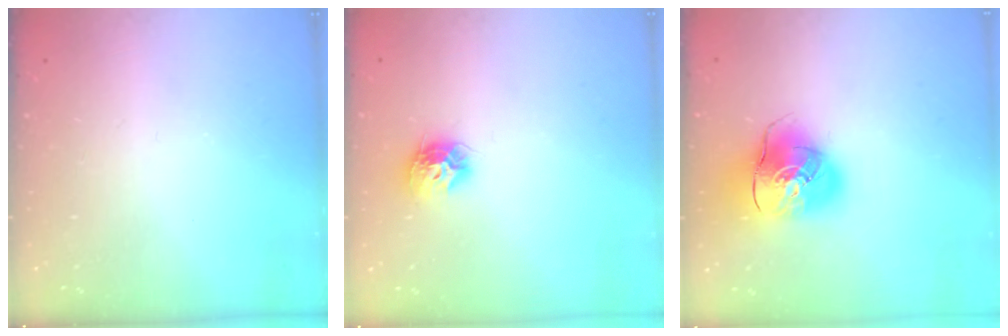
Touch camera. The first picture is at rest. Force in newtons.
{"total": 9.3, "press": 9.3, "slide": 0.3}
{"total": 14.3, "press": 14.1, "slide": 2.3}